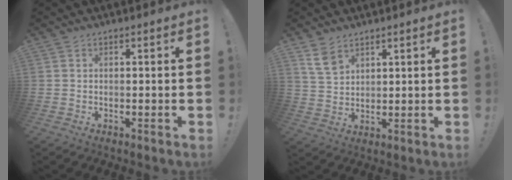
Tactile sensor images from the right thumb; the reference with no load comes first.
{"total": 6.7, "force": [4.5, 4.1, 2.9], "torque": [-0.046, -0.022, 0.087]}